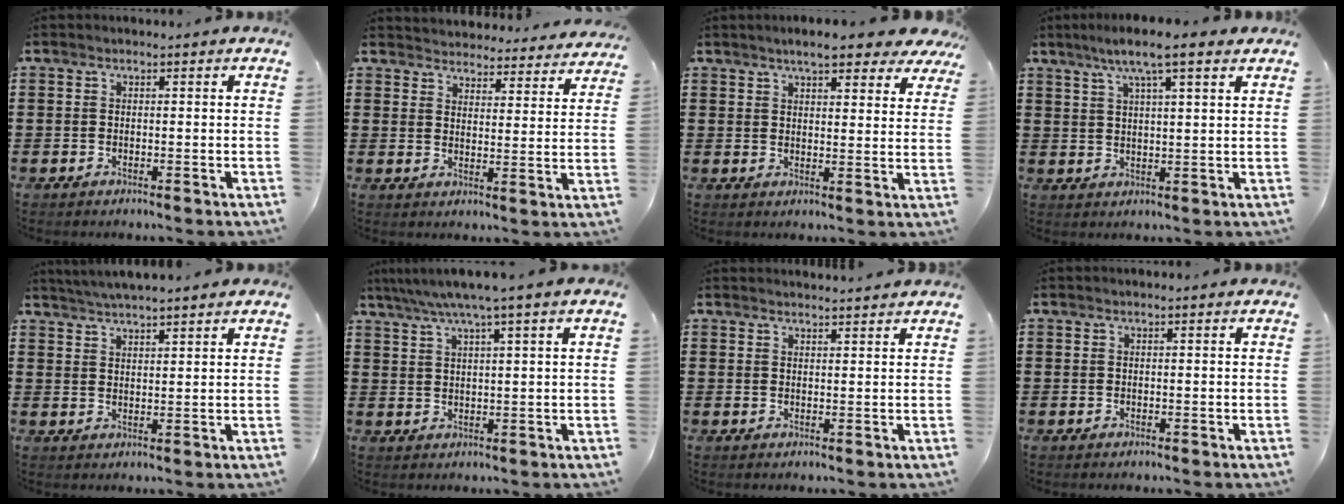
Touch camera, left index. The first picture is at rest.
{"total": 3.8, "force": [3.7, 0.2, -0.4], "torque": [-0.004, -0.030, 0.062]}
{"total": 6.2, "force": [5.3, 1.0, 3.1], "torque": [-0.060, -0.013, 0.092]}
{"total": 6.9, "force": [4.8, 0.3, 5.0], "torque": [-0.108, -0.002, 0.081]}
{"total": 2.9, "force": [2.9, -0.4, 0.4], "torque": [-0.018, -0.005, 0.052]}
{"total": 4.2, "force": [2.8, -0.5, 3.1], "torque": [-0.067, -0.007, 0.046]}
{"total": 1.6, "force": [1.6, 0.0, 0.1], "torque": [-0.006, 0.000, 0.032]}
{"total": 0.0}